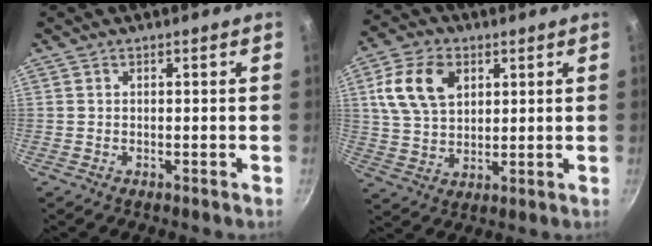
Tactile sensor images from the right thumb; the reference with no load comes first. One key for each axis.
{"total": 11.7, "fx": 3.9, "fy": 8.0, "fz": 7.6, "tx": -0.125, "ty": -0.001, "tz": 0.074}